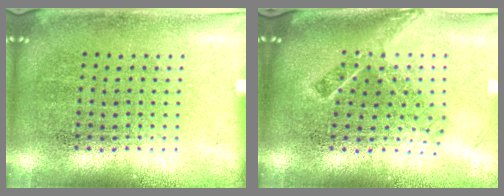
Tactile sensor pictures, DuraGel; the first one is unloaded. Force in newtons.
{"total": 1.9, "press": 1.4, "slide": 1.4}